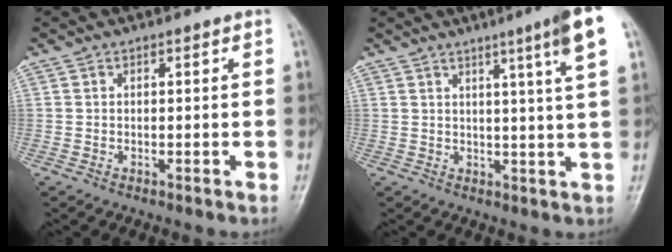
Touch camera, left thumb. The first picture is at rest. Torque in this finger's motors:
{"motor_torque": [1.69, 1.65, 0.91, -0.87, 0.12]}